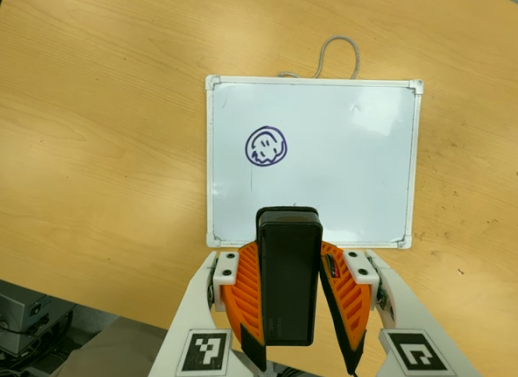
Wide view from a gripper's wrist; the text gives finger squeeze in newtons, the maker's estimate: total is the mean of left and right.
{"total": 5.8, "left": 5.0, "right": 6.6}